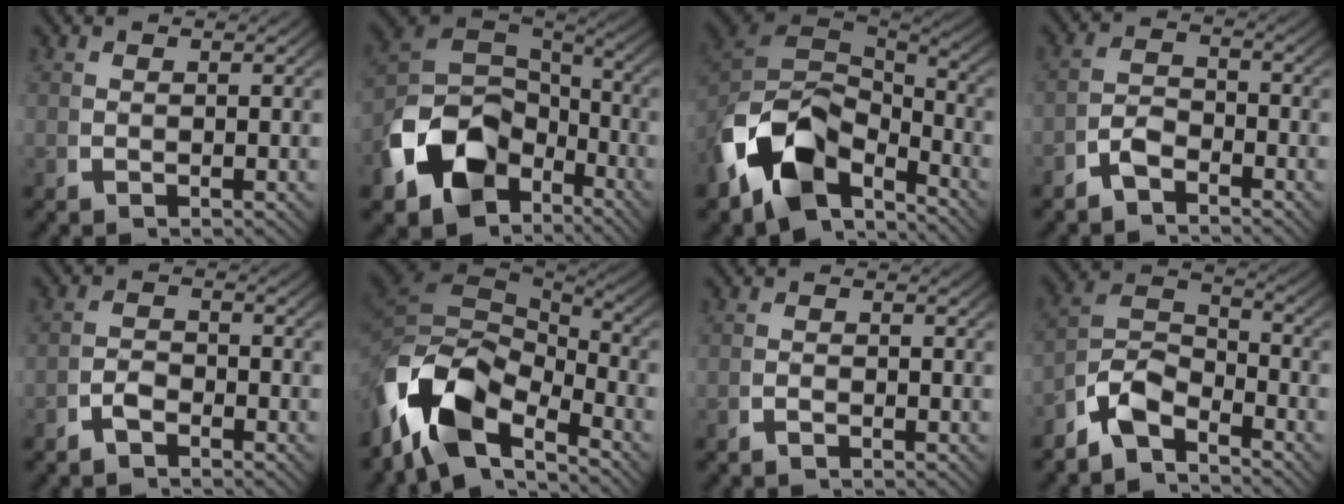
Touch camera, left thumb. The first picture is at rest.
{"total": 13.5, "force": [-2.8, 9.6, 9.0], "torque": [-0.200, -0.044, -0.031]}
{"total": 12.8, "force": [-2.4, 8.3, 9.4], "torque": [-0.212, -0.042, -0.026]}
{"total": 2.9, "force": [-2.1, 1.7, 1.2], "torque": [-0.015, -0.008, -0.041]}
{"total": 2.0, "force": [-1.6, 1.0, 0.7], "torque": [-0.010, -0.006, -0.032]}
{"total": 14.0, "force": [-1.4, 9.1, 10.6], "torque": [-0.215, -0.034, -0.013]}
{"total": 0.8, "force": [-0.7, 0.2, 0.1], "torque": [-0.002, -0.002, -0.016]}
{"total": 7.4, "force": [-2.5, 5.0, 4.8], "torque": [-0.092, -0.023, -0.051]}